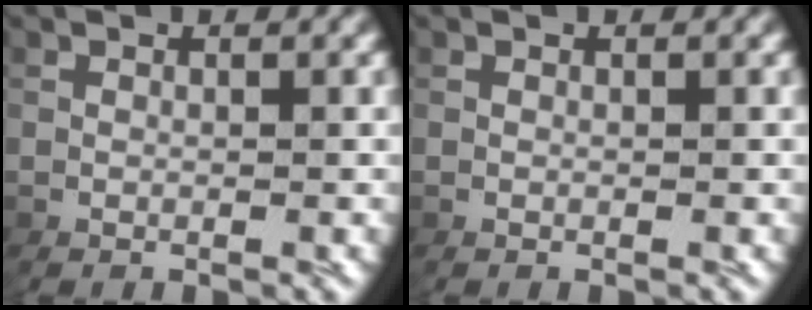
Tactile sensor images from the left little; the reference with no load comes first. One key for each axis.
{"total": 0.0}